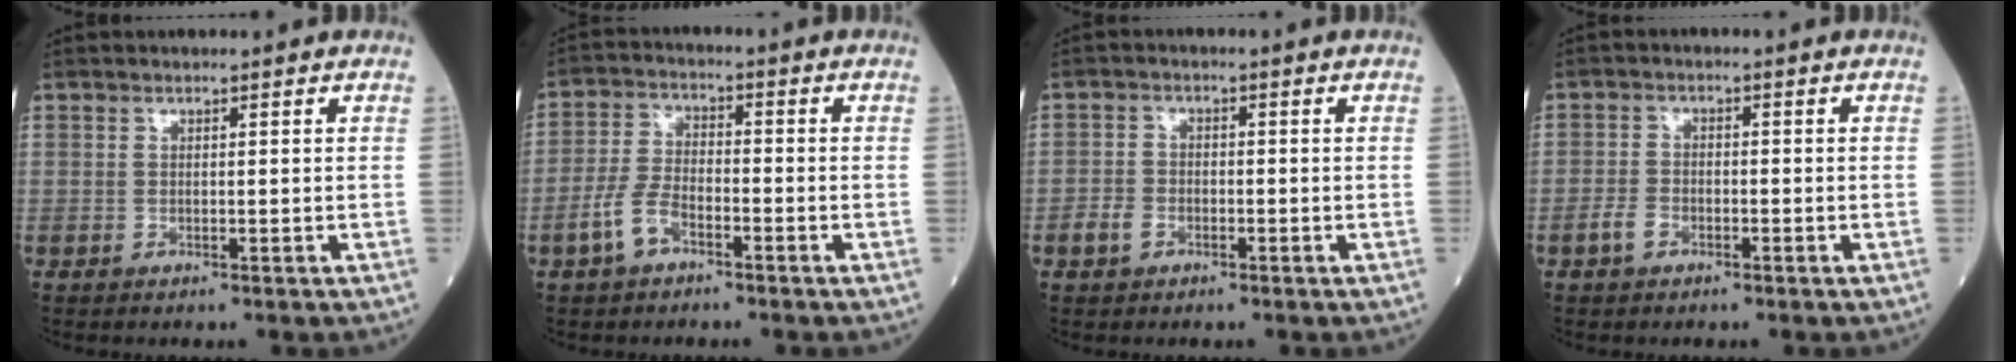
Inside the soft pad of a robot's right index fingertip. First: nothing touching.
{"total": 5.5, "force": [-3.0, 2.6, 3.8], "torque": [-0.087, 0.006, -0.061]}
{"total": 2.6, "force": [-1.3, 1.9, 1.3], "torque": [-0.024, 0.005, -0.022]}
{"total": 2.6, "force": [-1.4, 1.6, 1.4], "torque": [-0.031, 0.004, -0.026]}